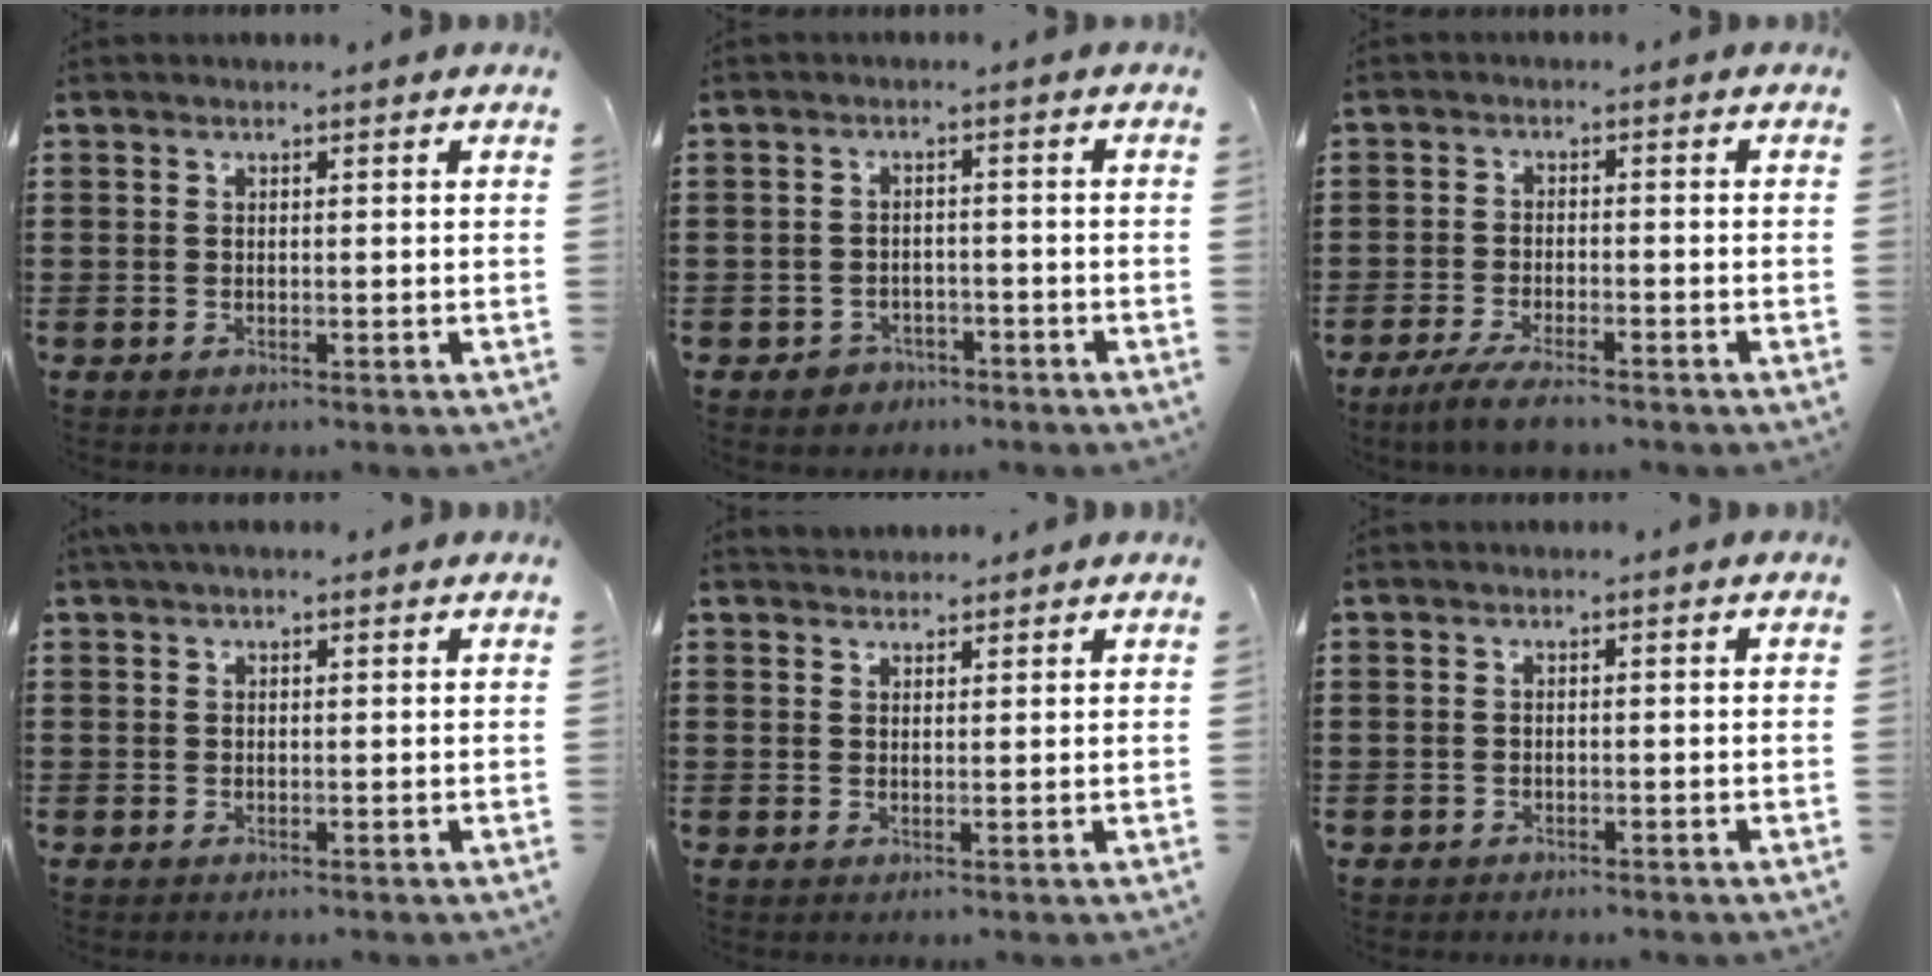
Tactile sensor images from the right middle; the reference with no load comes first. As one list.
[{"total": 2.3, "force": [-2.0, 1.1, 0.0], "torque": [-0.008, 0.002, -0.044]}, {"total": 4.3, "force": [-3.5, 0.5, 2.4], "torque": [-0.052, -0.005, -0.069]}, {"total": 0.9, "force": [0.5, 0.2, 0.6], "torque": [-0.013, 0.003, 0.009]}, {"total": 1.7, "force": [1.6, 0.3, -0.3], "torque": [0.001, 0.003, 0.032]}, {"total": 0.7, "force": [-0.6, 0.4, 0.0], "torque": [-0.002, 0.002, -0.014]}]